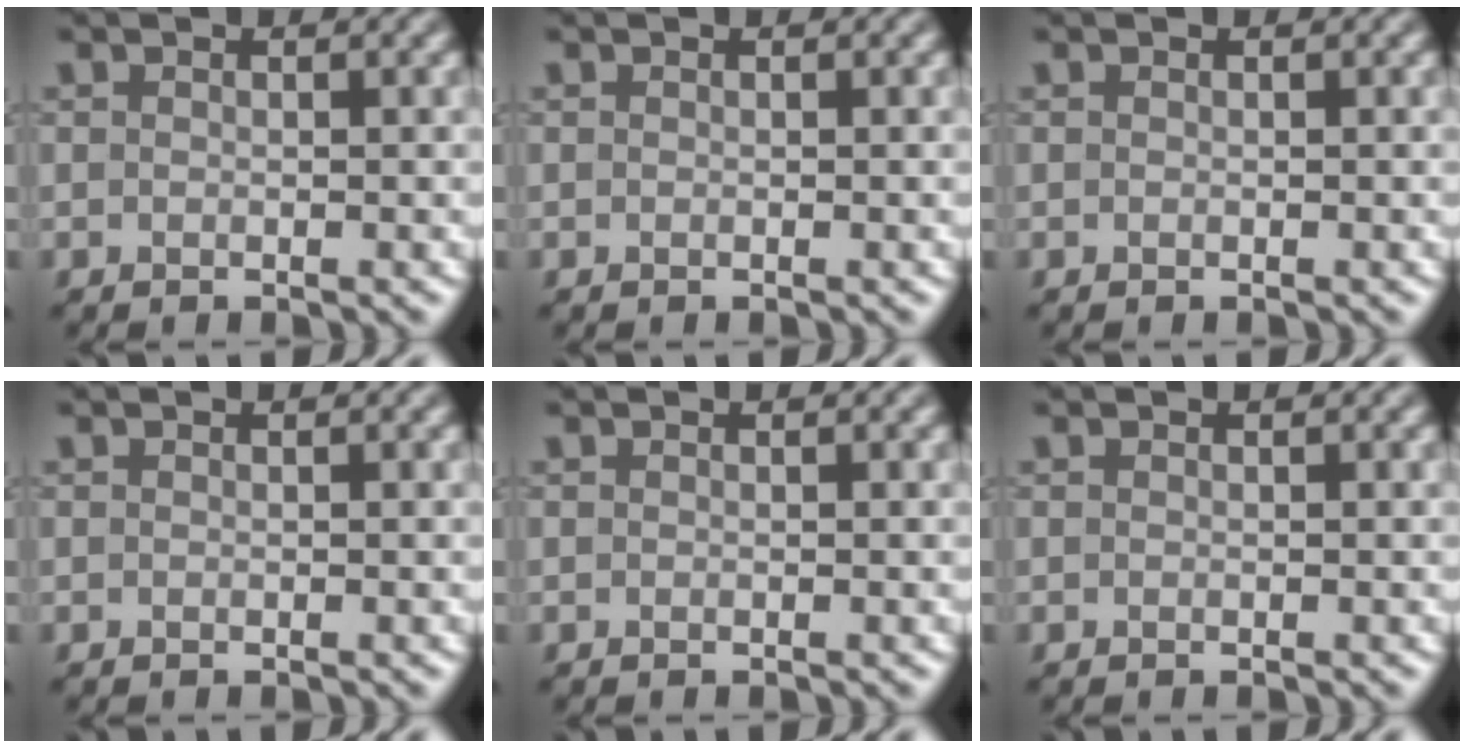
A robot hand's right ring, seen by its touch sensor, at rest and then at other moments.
{"total": 0.0}
{"total": 0.0}
{"total": 0.0}
{"total": 0.0}
{"total": 0.0}